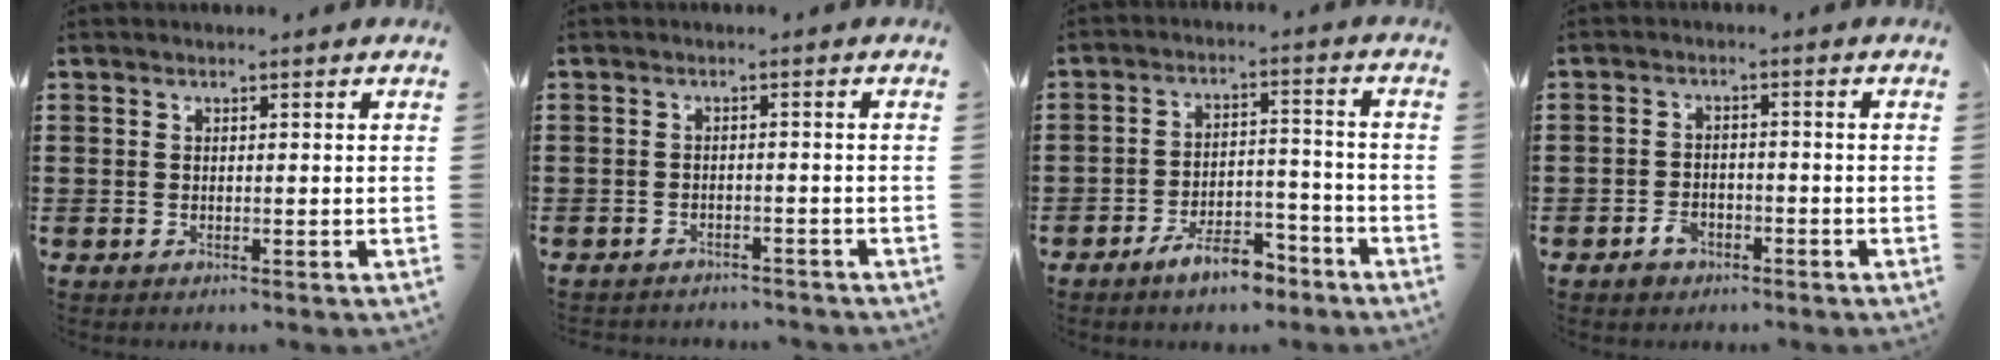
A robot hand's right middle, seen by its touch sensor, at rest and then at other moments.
{"total": 1.8, "force": [-1.8, 0.1, -0.1], "torque": [-0.005, 0.000, -0.040]}
{"total": 6.8, "force": [-5.6, 2.0, 3.3], "torque": [-0.061, 0.012, -0.106]}
{"total": 2.6, "force": [-1.9, 1.5, 1.0], "torque": [-0.021, 0.004, -0.039]}